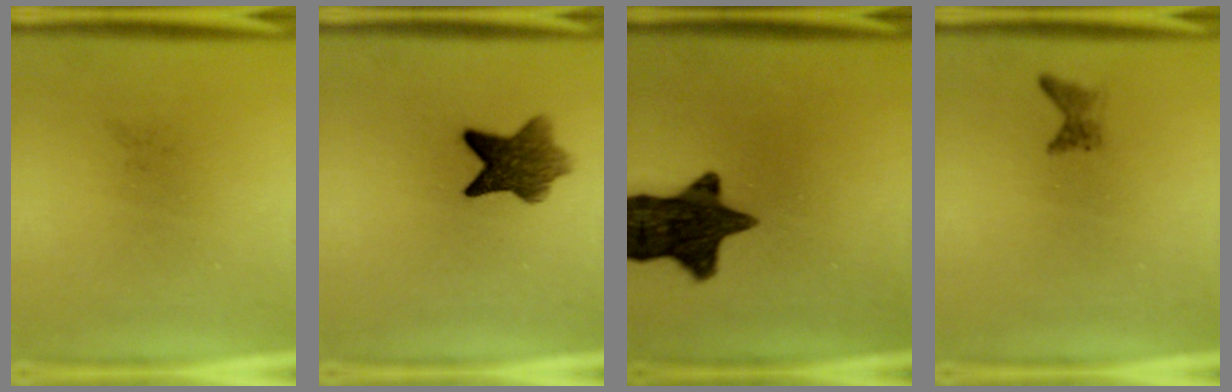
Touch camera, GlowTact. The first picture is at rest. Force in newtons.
{"total": 7.1}
{"total": 13.8}
{"total": 1.2}